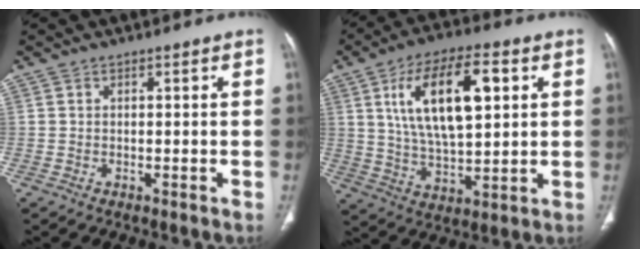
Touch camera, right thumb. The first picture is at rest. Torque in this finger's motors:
{"motor_torque": [-0.55, 2.81, 1.18, 0.27, 0.38]}